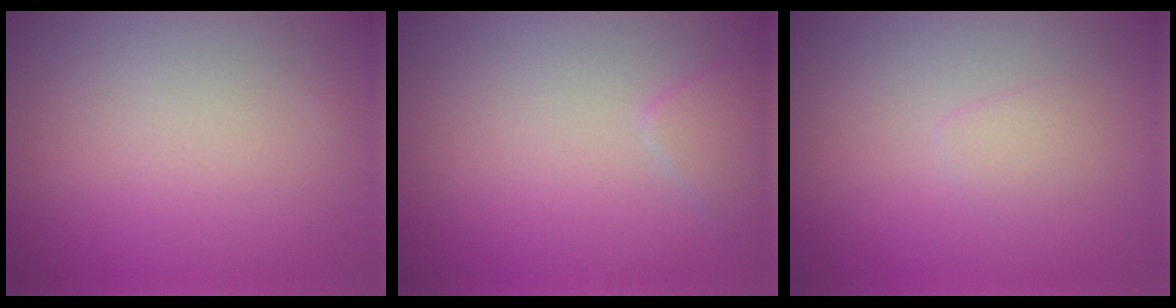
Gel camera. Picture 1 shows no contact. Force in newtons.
{"total": 1.5, "press": 1.5, "slide": 0.1}
{"total": 1.0, "press": 1.0, "slide": 0.1}